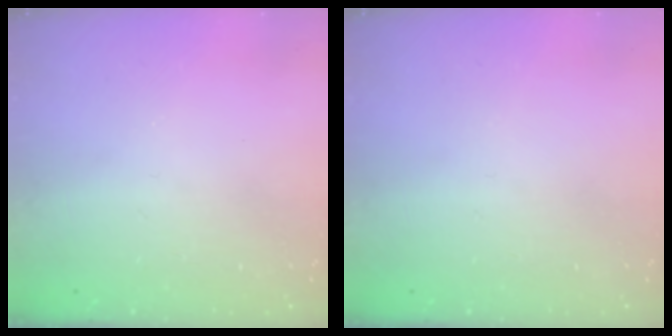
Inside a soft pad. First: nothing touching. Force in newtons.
{"total": 0.0}